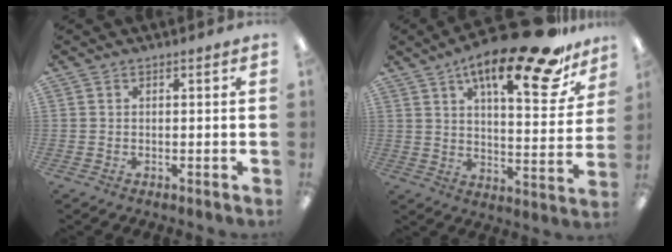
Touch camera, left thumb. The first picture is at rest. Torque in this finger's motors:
{"motor_torque": [1.34, 1.35, 1.46, -1.32, 0.09]}